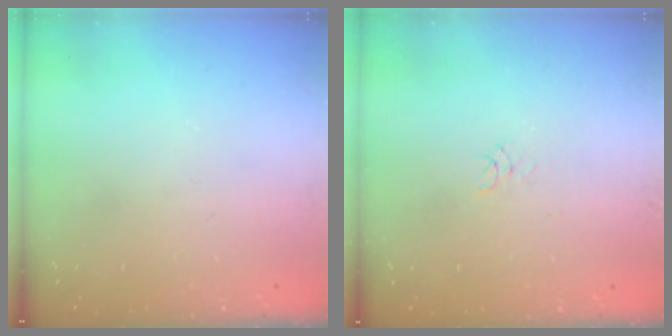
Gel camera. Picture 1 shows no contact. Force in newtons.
{"total": 3.5, "press": 3.5, "slide": 0.2}